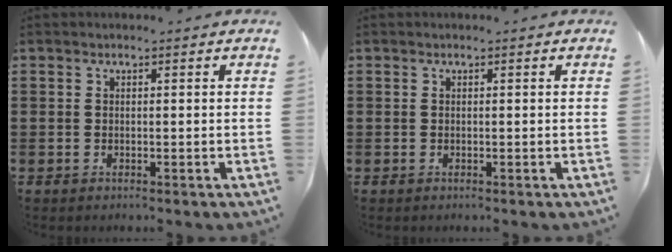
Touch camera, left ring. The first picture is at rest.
{"total": 0.0}